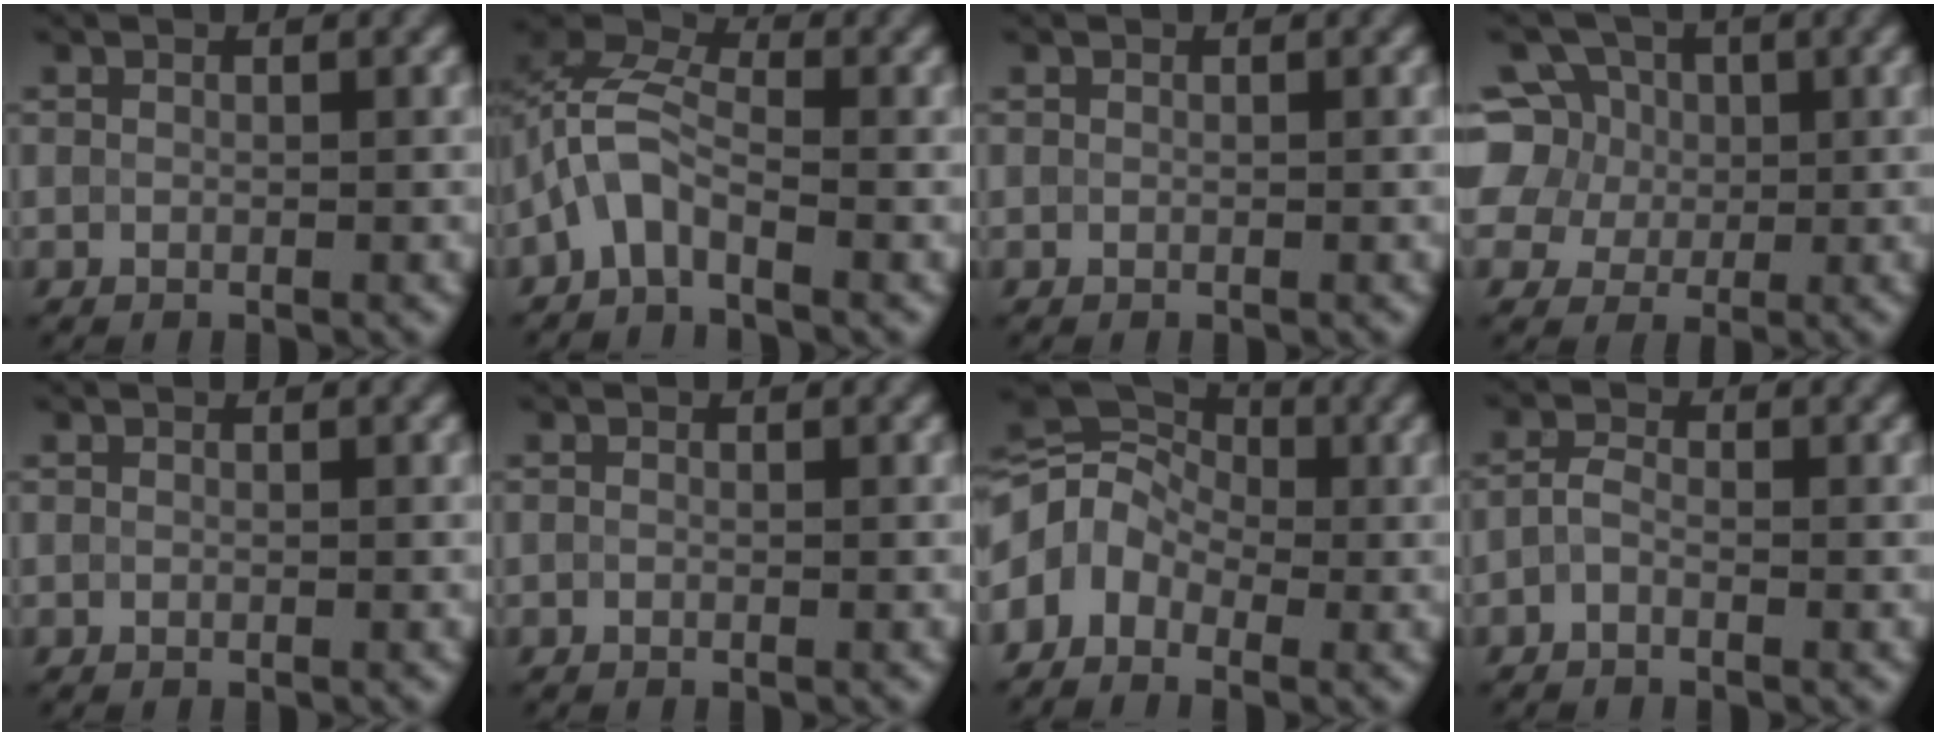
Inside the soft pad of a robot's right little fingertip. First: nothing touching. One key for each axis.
{"total": 4.2, "fx": -2.0, "fy": 2.0, "fz": 3.1, "tx": -0.066, "ty": 0.015, "tz": -0.054}
{"total": 0.0}
{"total": 8.5, "fx": 2.4, "fy": 7.3, "fz": 3.7, "tx": -0.067, "ty": 0.032, "tz": 0.019}
{"total": 0.0}
{"total": 0.0}
{"total": 6.4, "fx": -2.0, "fy": 4.8, "fz": 3.8, "tx": -0.062, "ty": 0.012, "tz": -0.053}
{"total": 1.4, "fx": -0.7, "fy": 0.7, "fz": 0.9, "tx": -0.020, "ty": 0.002, "tz": -0.019}